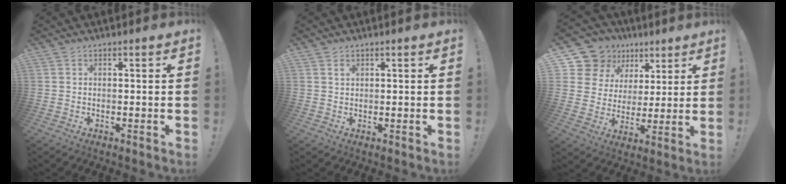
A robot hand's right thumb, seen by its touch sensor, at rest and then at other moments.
{"total": 1.7, "force": [0.9, 1.4, 0.5], "torque": [0.004, -0.007, 0.013]}
{"total": 13.9, "force": [7.6, 10.9, 4.0], "torque": [-0.069, -0.043, 0.160]}